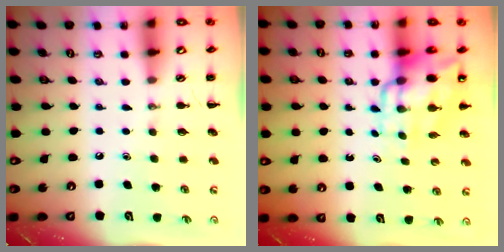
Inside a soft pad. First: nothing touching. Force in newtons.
{"total": 12.1, "press": 11.7, "slide": 3.1}